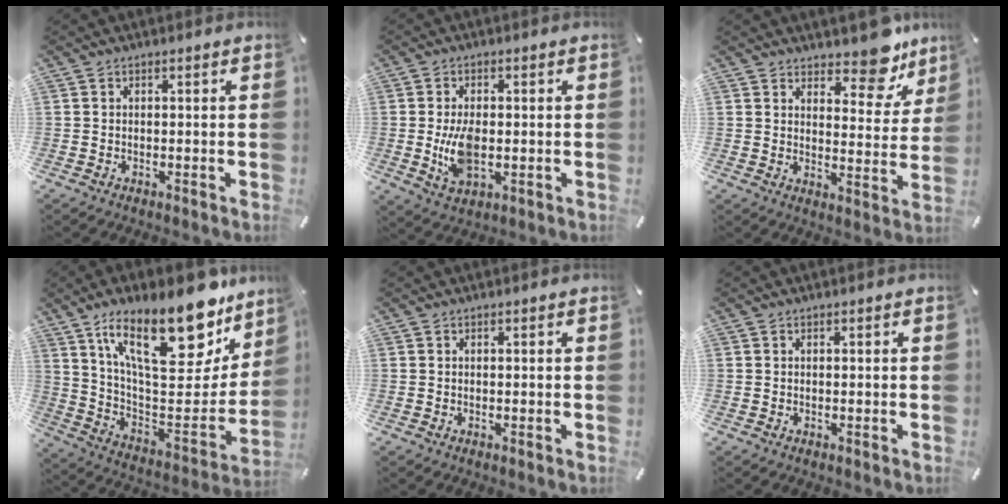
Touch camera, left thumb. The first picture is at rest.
{"total": 7.9, "force": [-0.2, 4.5, 6.5], "torque": [-0.132, -0.008, -0.010]}
{"total": 10.9, "force": [8.8, 4.7, 4.4], "torque": [-0.031, -0.077, 0.151]}
{"total": 26.4, "force": [17.1, 10.6, 17.1], "torque": [-0.255, -0.113, 0.287]}
{"total": 0.0}
{"total": 0.0}